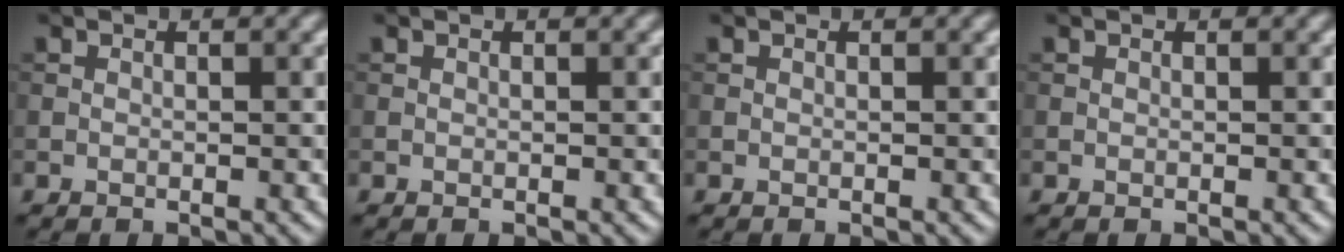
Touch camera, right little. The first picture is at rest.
{"total": 0.0}
{"total": 0.0}
{"total": 0.0}